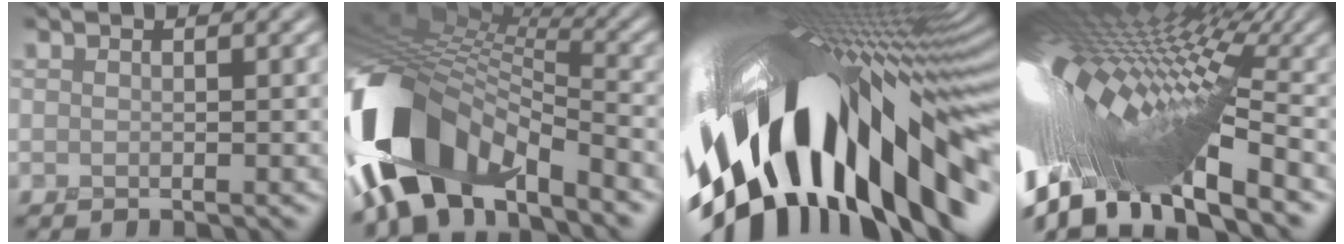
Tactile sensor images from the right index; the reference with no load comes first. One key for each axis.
{"total": 13.4, "fx": -6.3, "fy": 7.3, "fz": 9.3, "tx": -0.192, "ty": 0.009, "tz": -0.124}
{"total": 19.1, "fx": -2.6, "fy": 7.5, "fz": 17.4, "tx": -0.273, "ty": -0.043, "tz": -0.044}
{"total": 18.0, "fx": -1.7, "fy": 6.0, "fz": 16.9, "tx": -0.296, "ty": -0.013, "tz": -0.023}